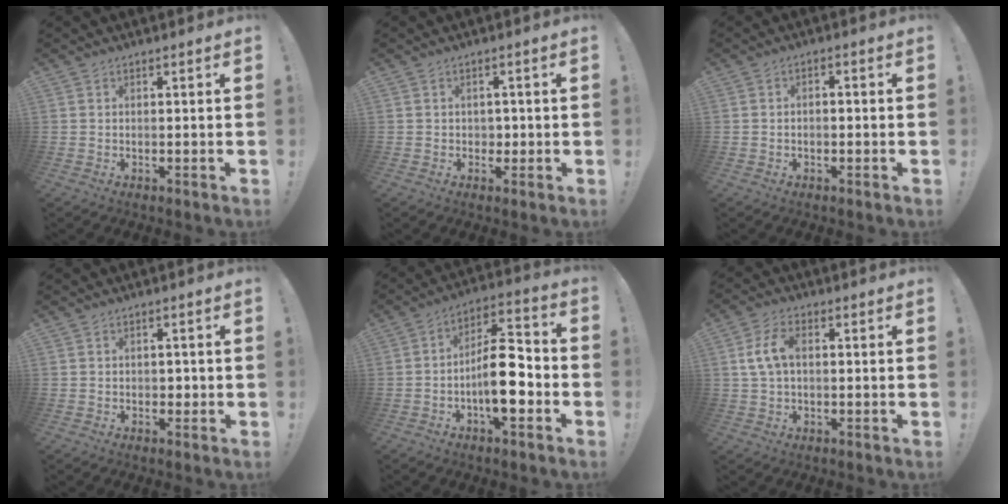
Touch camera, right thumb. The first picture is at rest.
{"total": 2.4, "force": [0.0, 2.3, 0.5], "torque": [-0.006, 0.001, -0.001]}
{"total": 1.7, "force": [-1.3, 0.7, 0.9], "torque": [-0.014, 0.007, -0.023]}
{"total": 1.8, "force": [-0.5, 1.6, 0.7], "torque": [-0.004, 0.001, -0.011]}
{"total": 15.4, "force": [-4.1, 6.0, 13.6], "torque": [-0.221, 0.015, -0.067]}
{"total": 7.6, "force": [0.9, 4.5, 6.0], "torque": [-0.117, 0.008, 0.018]}